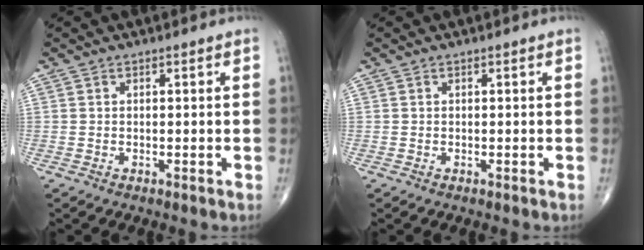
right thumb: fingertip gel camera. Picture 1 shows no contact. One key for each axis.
{"total": 0.0}